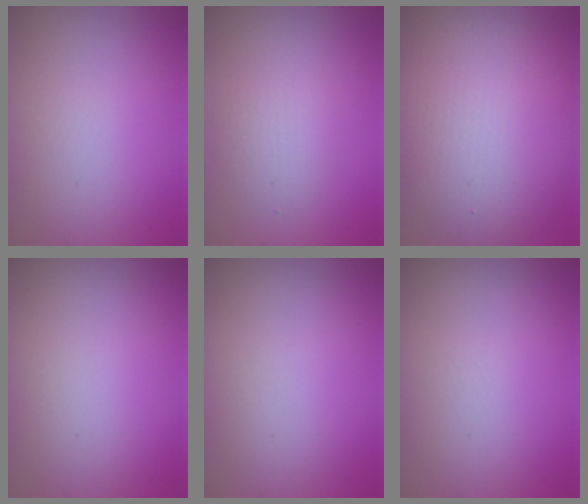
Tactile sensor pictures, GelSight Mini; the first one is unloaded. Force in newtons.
{"total": 2.1, "press": 2.0, "slide": 0.1}
{"total": 13.3, "press": 13.3, "slide": 0.1}
{"total": 0.0}
{"total": 0.0}
{"total": 0.0}